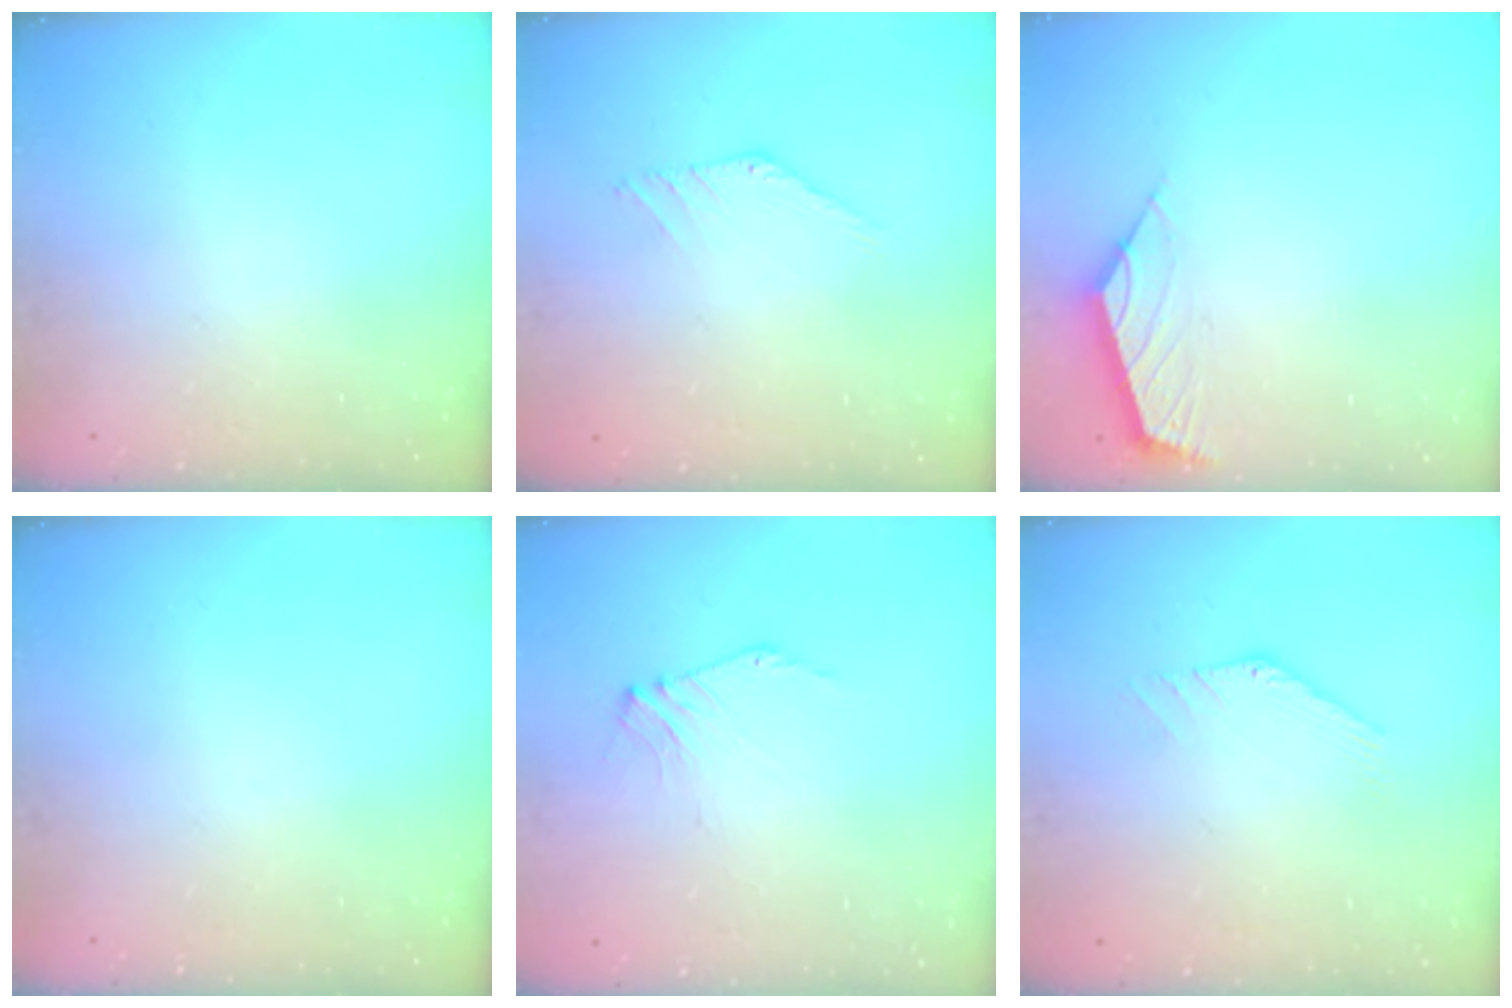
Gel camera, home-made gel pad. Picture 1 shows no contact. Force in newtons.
{"total": 1.2, "press": 1.2, "slide": 0.1}
{"total": 2.6, "press": 2.6, "slide": 0.7}
{"total": 0.0}
{"total": 2.1, "press": 2.0, "slide": 0.5}
{"total": 0.5, "press": 0.5, "slide": 0.2}